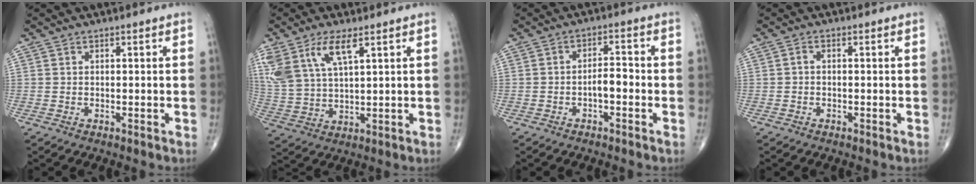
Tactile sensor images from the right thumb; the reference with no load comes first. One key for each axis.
{"total": 11.7, "fx": 6.2, "fy": 4.8, "fz": 8.7, "tx": -0.190, "ty": -0.012, "tz": 0.129}
{"total": 3.6, "fx": -1.2, "fy": 1.6, "fz": 3.0, "tx": -0.040, "ty": 0.020, "tz": -0.023}
{"total": 0.9, "fx": -0.1, "fy": 0.5, "fz": 0.7, "tx": -0.010, "ty": 0.003, "tz": -0.006}